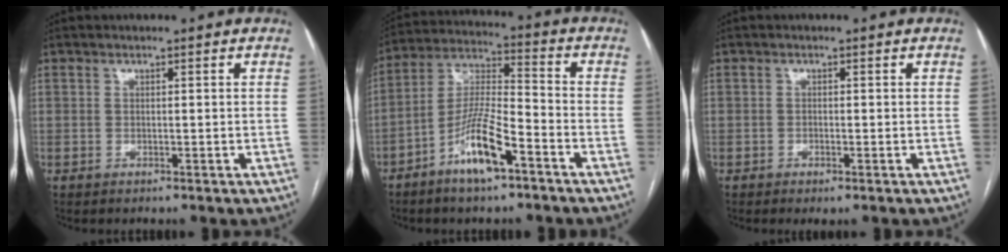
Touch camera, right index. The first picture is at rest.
{"total": 11.0, "force": [-6.1, 2.0, 9.0], "torque": [-0.183, -0.001, -0.116]}
{"total": 1.2, "force": [-0.7, 0.3, 1.0], "torque": [-0.015, -0.001, -0.009]}